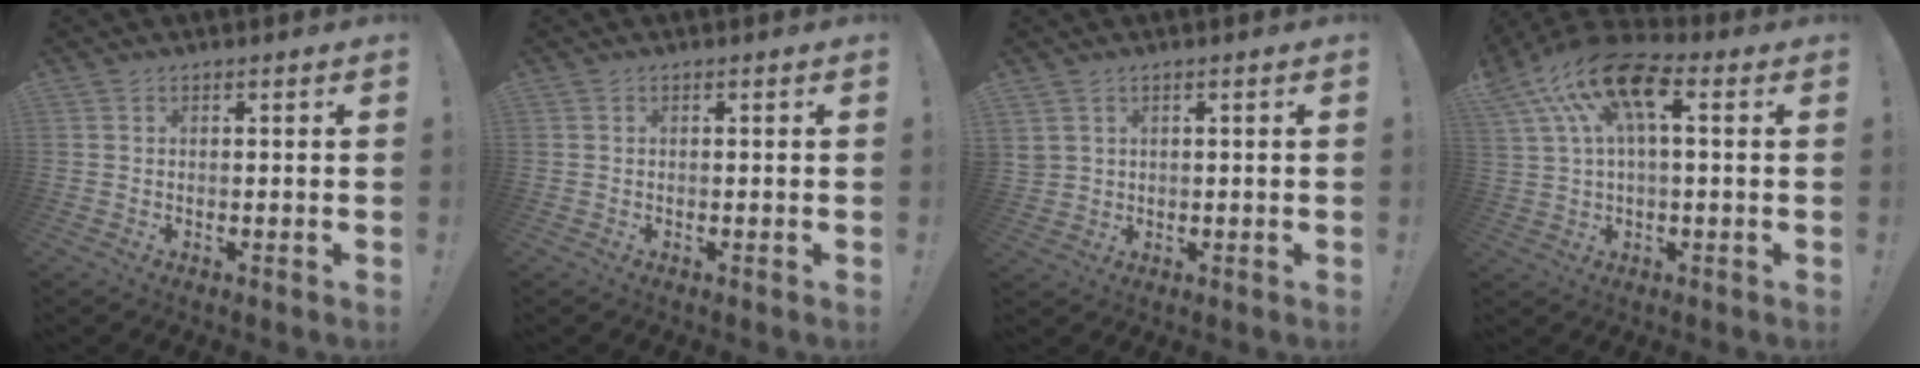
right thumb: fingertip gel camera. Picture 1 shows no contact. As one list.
[{"total": 0.0}, {"total": 3.0, "force": [1.7, 2.2, 1.1], "torque": [-0.023, -0.005, 0.035]}, {"total": 15.1, "force": [5.0, 6.8, 12.6], "torque": [-0.244, -0.007, 0.086]}]